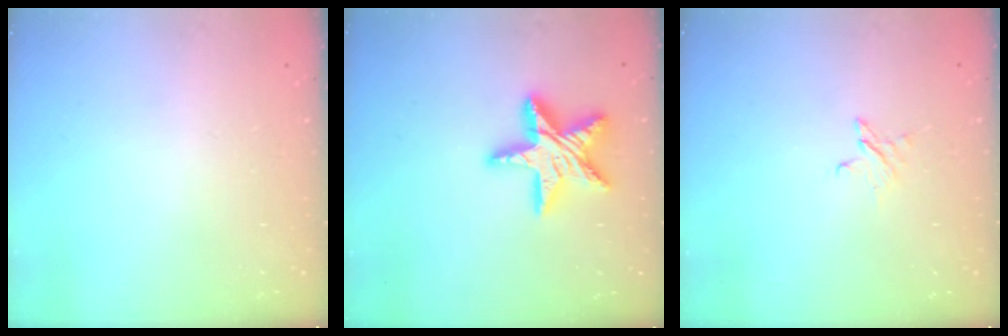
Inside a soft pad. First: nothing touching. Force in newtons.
{"total": 17.5, "press": 17.4, "slide": 1.4}
{"total": 2.7, "press": 2.7, "slide": 0.3}